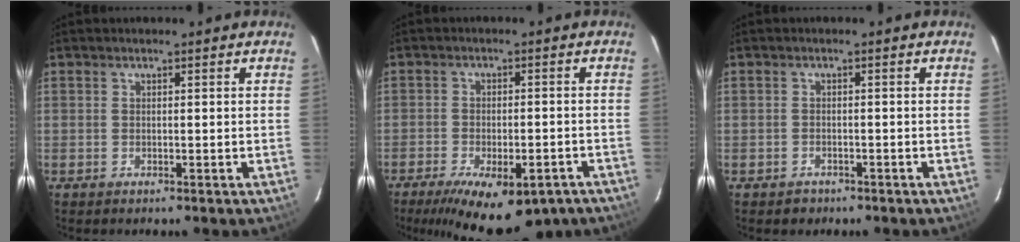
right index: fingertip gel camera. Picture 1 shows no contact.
{"total": 16.9, "force": [-11.6, 6.7, 10.2], "torque": [-0.197, -0.027, -0.158]}
{"total": 2.1, "force": [-1.4, 1.5, 0.2], "torque": [-0.007, 0.003, -0.016]}